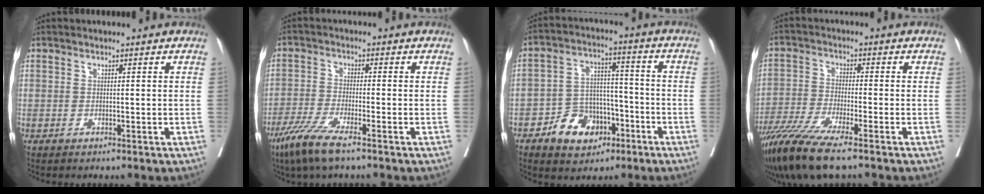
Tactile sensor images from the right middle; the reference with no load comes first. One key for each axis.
{"total": 6.8, "fx": -4.6, "fy": 0.4, "fz": 5.0, "tx": -0.105, "ty": -0.017, "tz": -0.090}
{"total": 9.1, "fx": -4.9, "fy": 6.2, "fz": 4.4, "tx": -0.076, "ty": 0.024, "tz": -0.076}
{"total": 10.2, "fx": -7.5, "fy": 0.2, "fz": 6.9, "tx": -0.128, "ty": -0.031, "tz": -0.136}